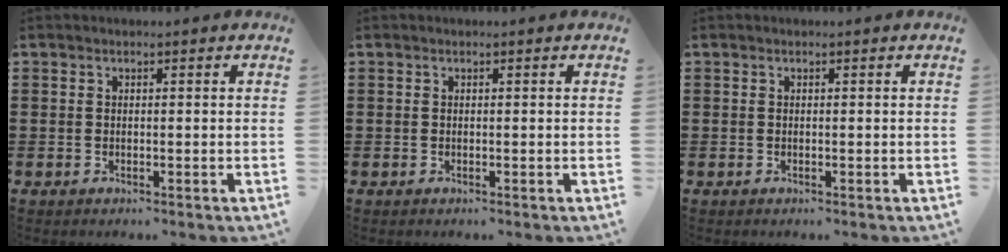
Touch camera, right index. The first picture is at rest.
{"total": 0.0}
{"total": 0.0}